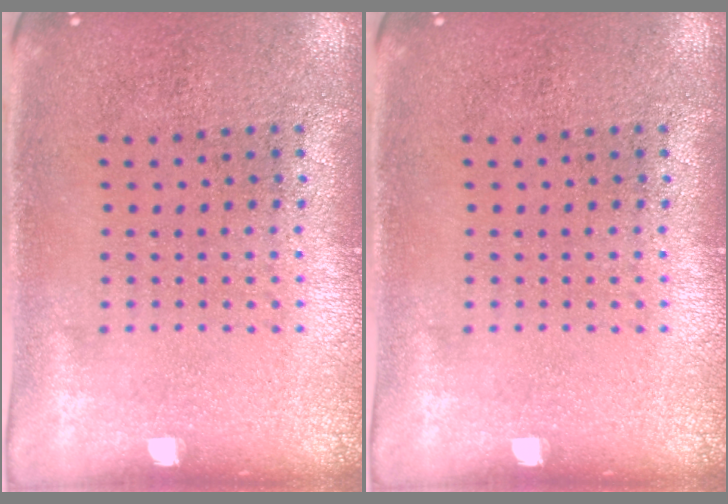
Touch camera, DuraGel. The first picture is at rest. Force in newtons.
{"total": 0.0}